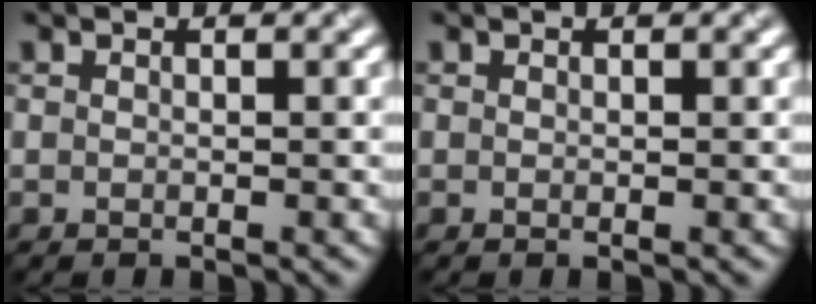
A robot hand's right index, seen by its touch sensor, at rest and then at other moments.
{"total": 0.0}